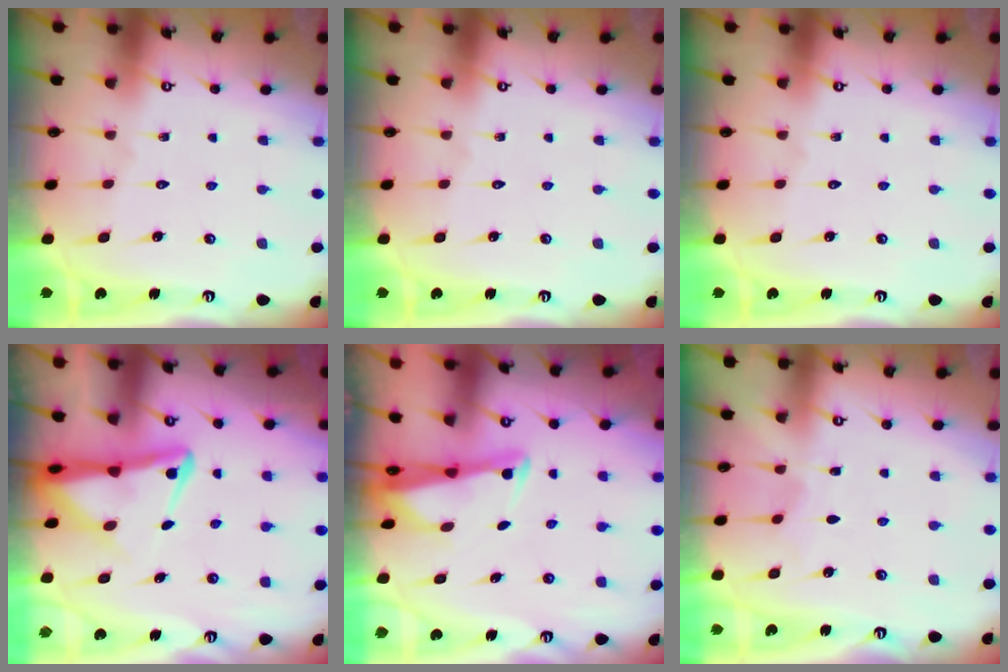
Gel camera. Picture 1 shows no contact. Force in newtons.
{"total": 0.0}
{"total": 0.0}
{"total": 6.6, "press": 6.6, "slide": 0.7}
{"total": 2.6, "press": 2.5, "slide": 0.6}
{"total": 2.7, "press": 2.7, "slide": 0.2}